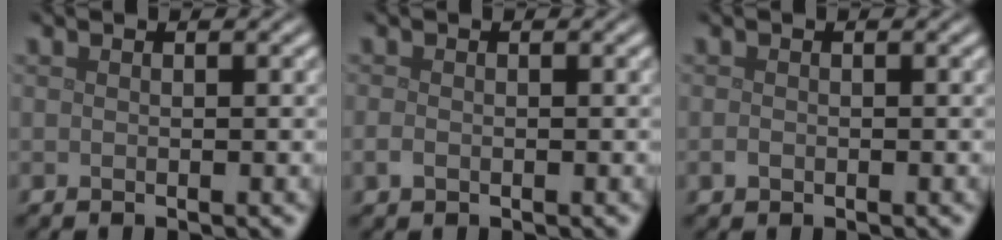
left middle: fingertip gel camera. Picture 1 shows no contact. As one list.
[{"total": 0.8, "force": [-0.3, 0.6, 0.5], "torque": [-0.012, -0.003, -0.008]}, {"total": 0.6, "force": [-0.3, 0.5, 0.3], "torque": [-0.007, -0.002, -0.005]}]